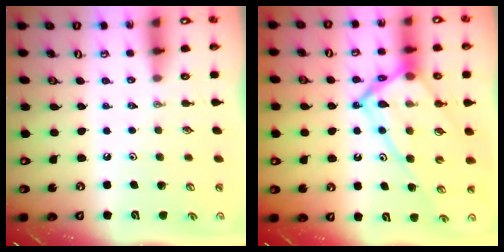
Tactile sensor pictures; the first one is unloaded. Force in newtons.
{"total": 18.9, "press": 18.8, "slide": 2.2}